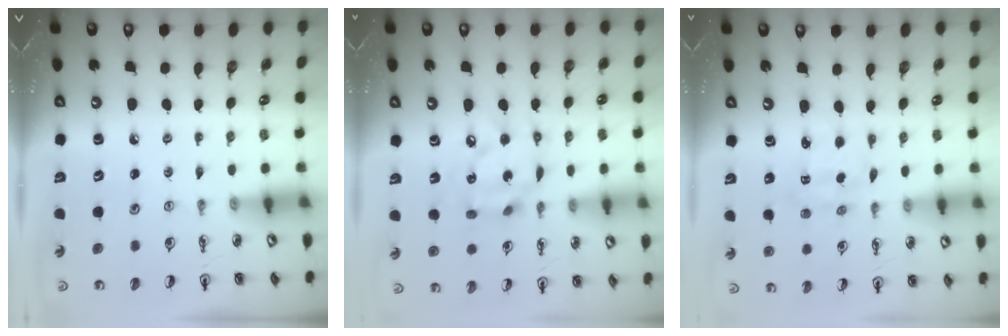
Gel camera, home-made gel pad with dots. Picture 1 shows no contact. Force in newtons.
{"total": 13.3, "press": 13.2, "slide": 0.8}
{"total": 2.3, "press": 2.3, "slide": 0.4}